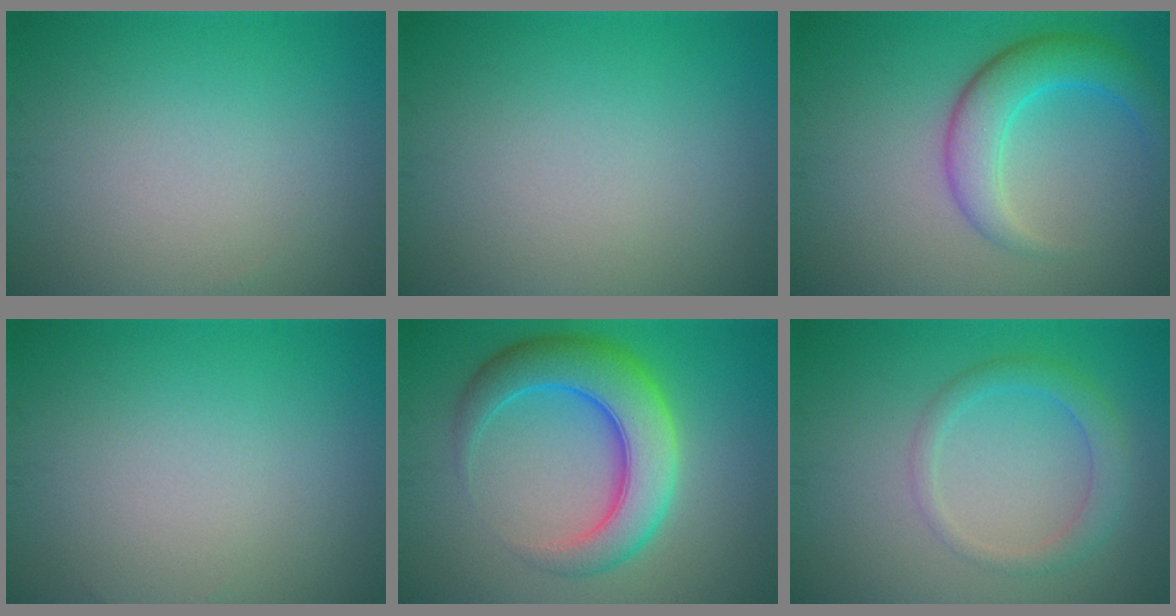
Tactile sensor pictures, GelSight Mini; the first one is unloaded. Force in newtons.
{"total": 0.0}
{"total": 4.5, "press": 4.5, "slide": 0.3}
{"total": 0.0}
{"total": 8.0, "press": 8.0, "slide": 0.1}
{"total": 2.6, "press": 2.6, "slide": 0.0}